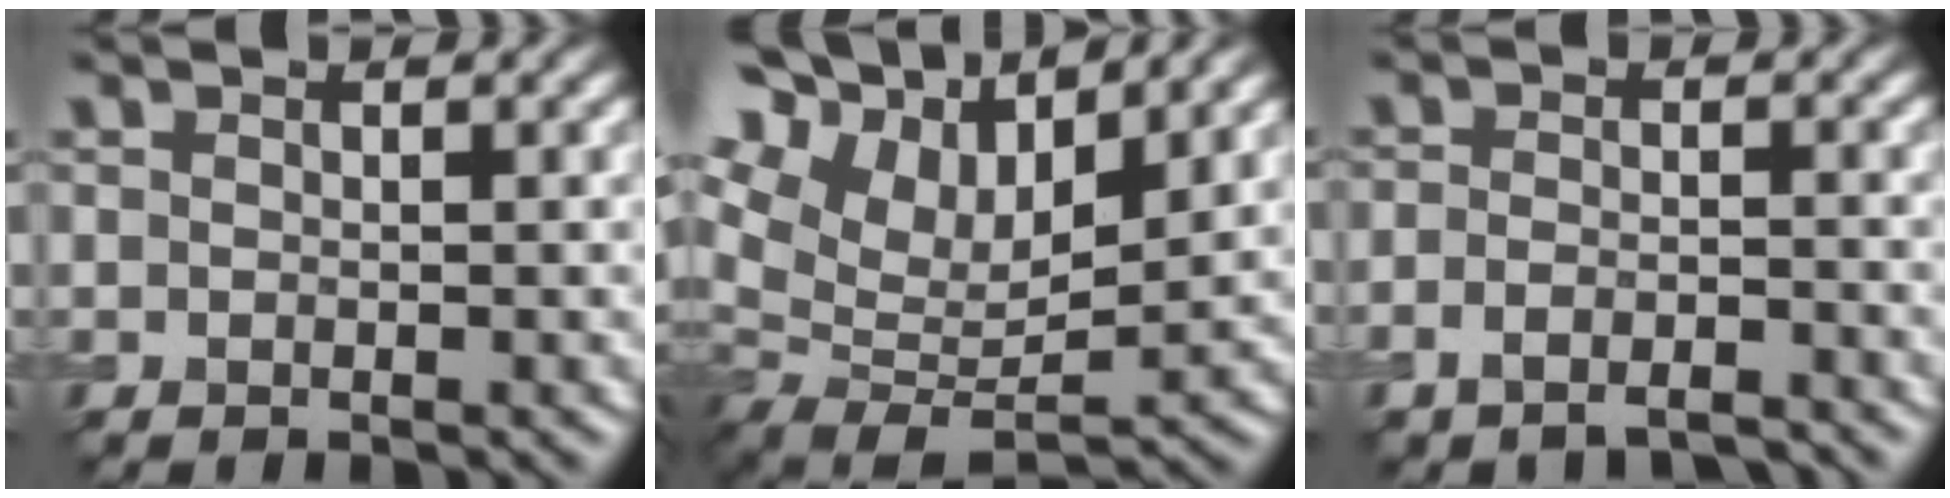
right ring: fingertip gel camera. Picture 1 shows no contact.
{"total": 11.9, "force": [5.3, 6.3, 8.6], "torque": [-0.165, 0.024, 0.092]}
{"total": 3.2, "force": [-2.7, 0.8, 1.5], "torque": [-0.029, -0.005, -0.049]}